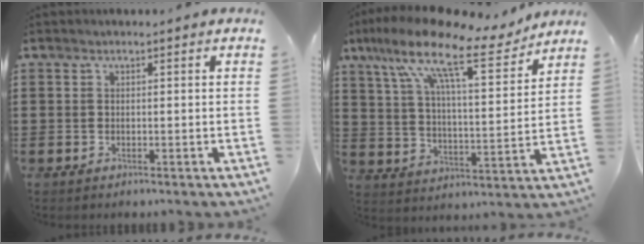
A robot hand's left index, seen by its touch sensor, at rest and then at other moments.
{"total": 14.9, "force": [10.6, 3.2, 10.0], "torque": [-0.212, -0.051, 0.174]}